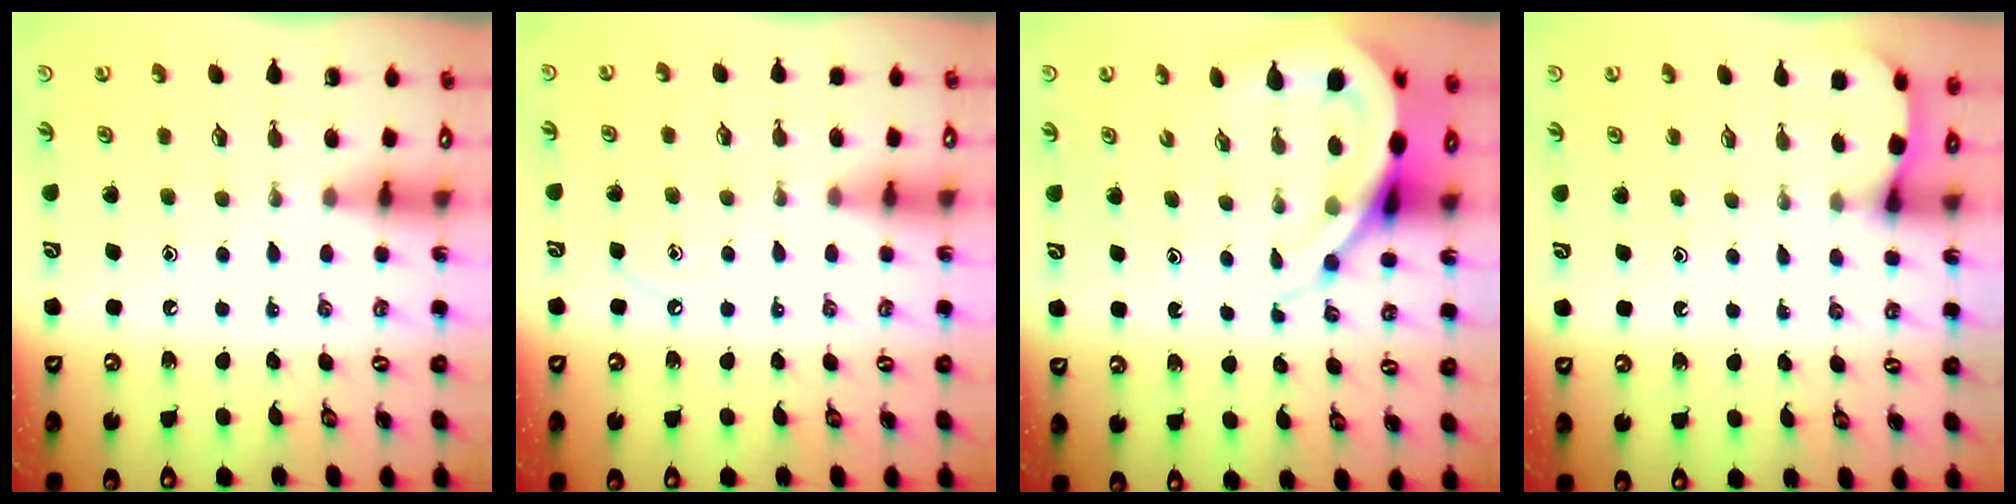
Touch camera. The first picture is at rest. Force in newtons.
{"total": 2.7, "press": 2.7, "slide": 0.5}
{"total": 9.4, "press": 9.4, "slide": 1.1}
{"total": 2.2, "press": 2.2, "slide": 0.3}